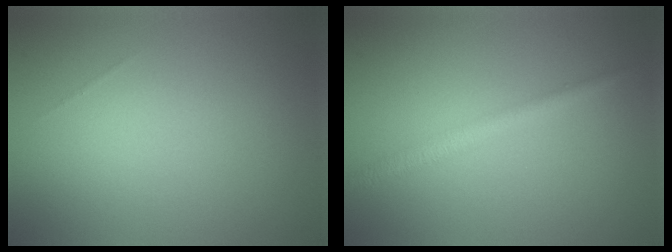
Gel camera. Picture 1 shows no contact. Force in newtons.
{"total": 2.0, "press": 2.0, "slide": 0.0}